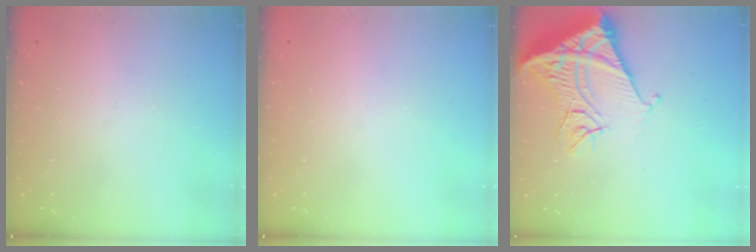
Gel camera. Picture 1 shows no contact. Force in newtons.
{"total": 0.0}
{"total": 16.2, "press": 16.1, "slide": 2.1}